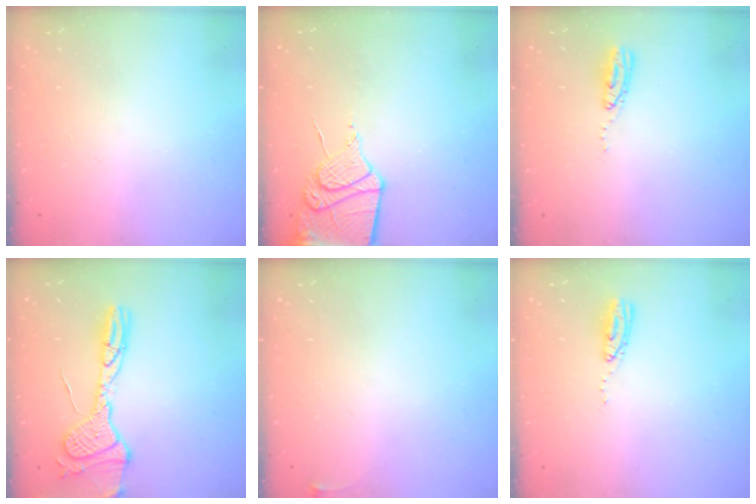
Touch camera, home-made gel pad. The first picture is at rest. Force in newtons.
{"total": 13.2, "press": 13.1, "slide": 1.7}
{"total": 5.0, "press": 5.0, "slide": 0.5}
{"total": 17.0, "press": 17.0, "slide": 1.6}
{"total": 2.6, "press": 2.6, "slide": 0.6}
{"total": 5.0, "press": 5.0, "slide": 0.5}